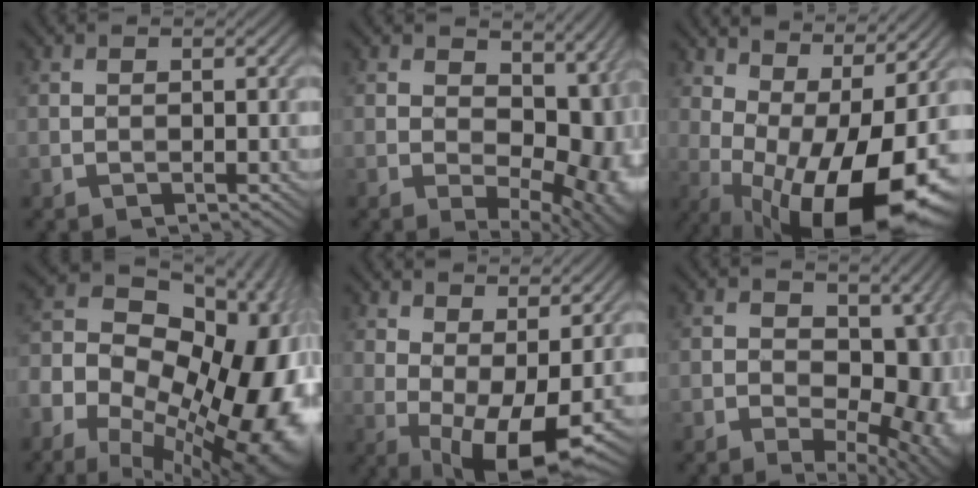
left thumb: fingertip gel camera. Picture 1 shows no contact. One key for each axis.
{"total": 14.7, "fx": 0.3, "fy": 8.9, "fz": 11.7, "tx": -0.123, "ty": -0.014, "tz": 0.035}
{"total": 17.1, "fx": -0.7, "fy": 7.3, "fz": 15.5, "tx": -0.205, "ty": -0.008, "tz": 0.016}
{"total": 21.8, "fx": -6.6, "fy": 14.2, "fz": 15.2, "tx": -0.260, "ty": -0.018, "tz": -0.088}
{"total": 10.7, "fx": 1.1, "fy": 4.8, "fz": 9.5, "tx": -0.153, "ty": 0.002, "tz": 0.034}
{"total": 14.8, "fx": -2.8, "fy": 9.1, "fz": 11.3, "tx": -0.118, "ty": -0.005, "tz": -0.012}